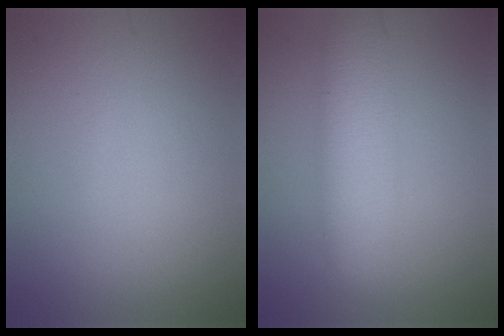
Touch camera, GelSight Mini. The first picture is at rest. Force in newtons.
{"total": 5.1, "press": 5.1, "slide": 0.1}